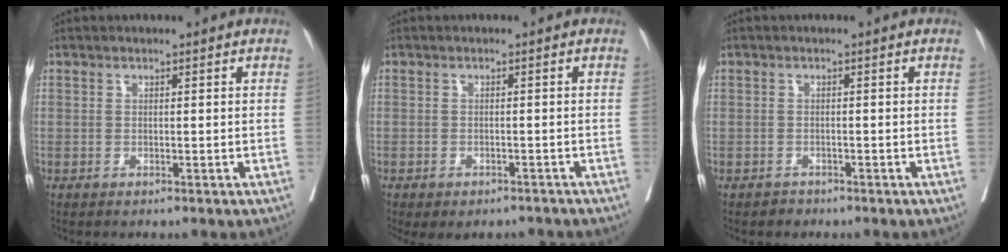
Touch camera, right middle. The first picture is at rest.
{"total": 5.6, "force": [-4.6, 2.7, 1.7], "torque": [-0.012, 0.010, -0.056]}
{"total": 1.0, "force": [-0.8, 0.6, -0.1], "torque": [0.001, 0.003, -0.017]}